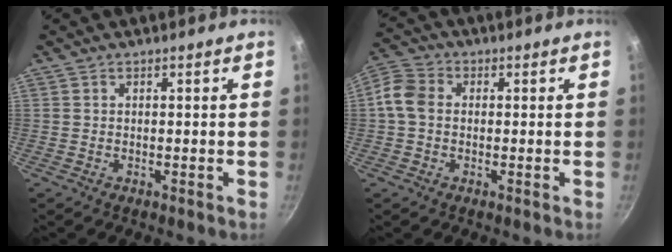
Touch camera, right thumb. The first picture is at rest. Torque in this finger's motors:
{"motor_torque": [-0.02, 0.04, 0.48, -0.13, 0.01]}